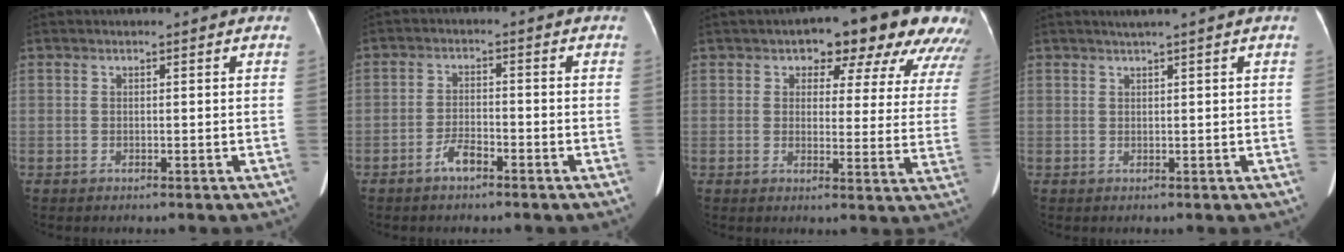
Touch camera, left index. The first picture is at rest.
{"total": 3.1, "force": [-2.3, 0.9, 1.9], "torque": [-0.035, 0.002, -0.043]}
{"total": 15.7, "force": [11.0, 6.3, 9.2], "torque": [-0.082, 0.016, 0.108]}
{"total": 1.2, "force": [0.7, -0.4, 0.8], "torque": [-0.020, -0.003, 0.021]}